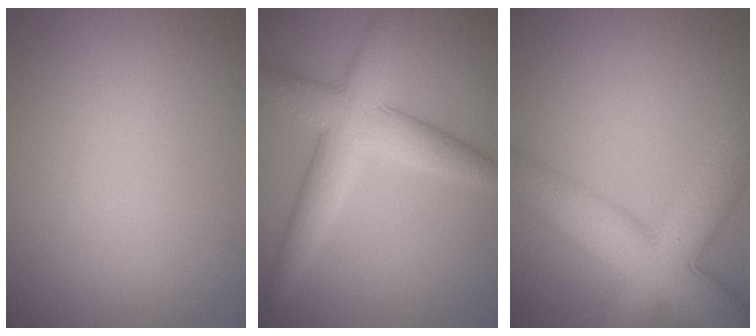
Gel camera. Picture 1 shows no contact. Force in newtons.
{"total": 6.2, "press": 6.1, "slide": 0.4}
{"total": 10.6, "press": 10.6, "slide": 0.4}